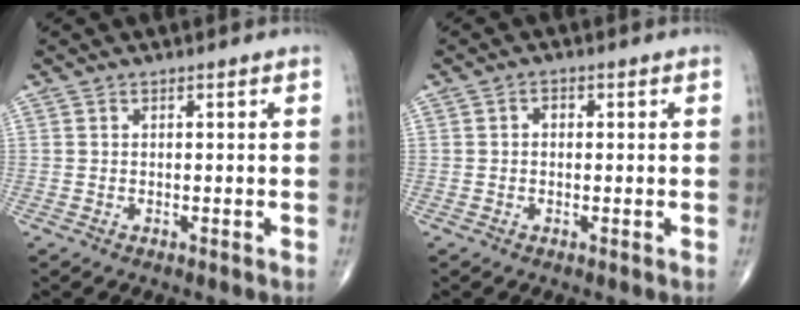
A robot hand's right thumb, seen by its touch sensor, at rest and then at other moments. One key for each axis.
{"total": 1.3, "fx": 0.1, "fy": 1.0, "fz": 0.8, "tx": -0.006, "ty": 0.007, "tz": -0.002}